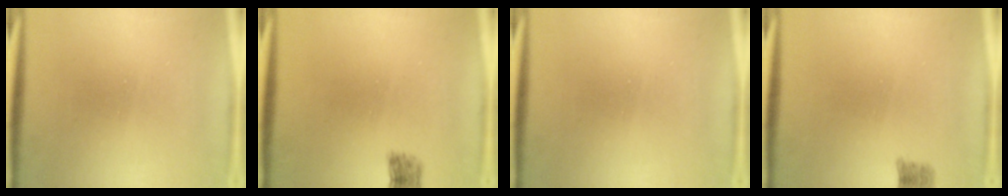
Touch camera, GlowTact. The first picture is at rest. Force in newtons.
{"total": 1.2}
{"total": 0.0}
{"total": 2.0}